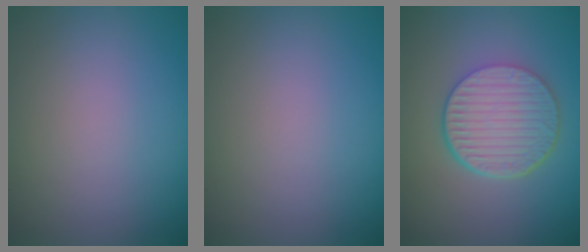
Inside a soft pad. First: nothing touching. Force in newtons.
{"total": 0.0}
{"total": 6.5, "press": 4.8, "slide": 4.4}